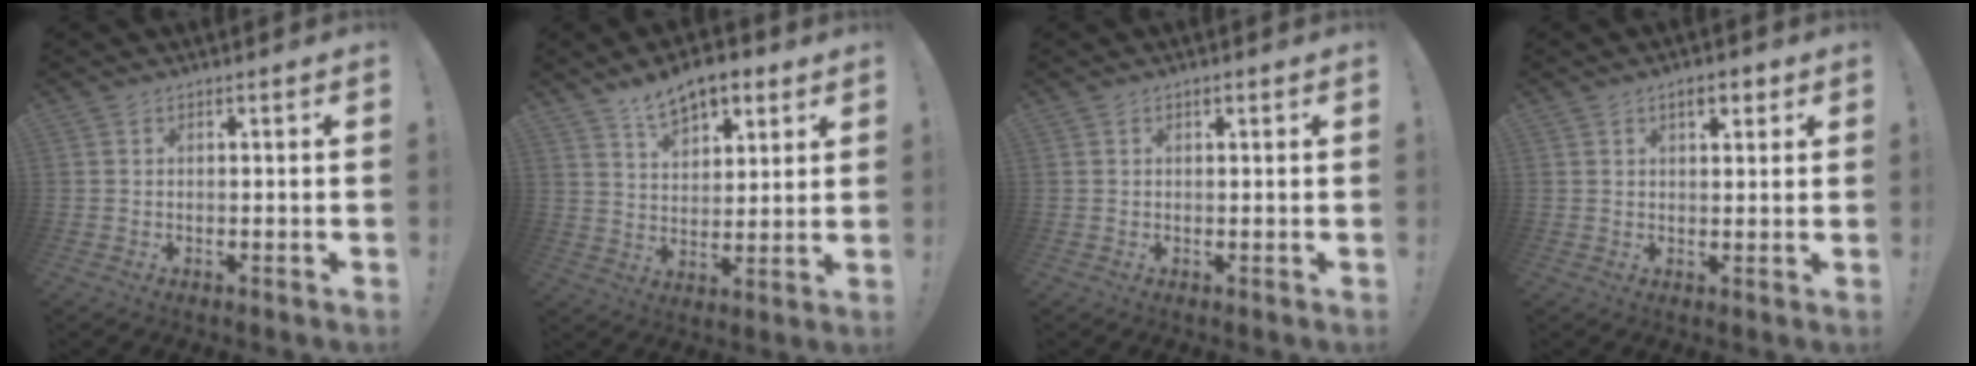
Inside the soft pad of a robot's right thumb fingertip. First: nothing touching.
{"total": 10.3, "force": [7.3, 5.4, 4.8], "torque": [-0.074, -0.036, 0.137]}
{"total": 0.7, "force": [0.5, 0.3, 0.4], "torque": [-0.007, 0.000, 0.009]}
{"total": 4.3, "force": [2.5, 1.8, 3.0], "torque": [-0.040, -0.005, 0.039]}